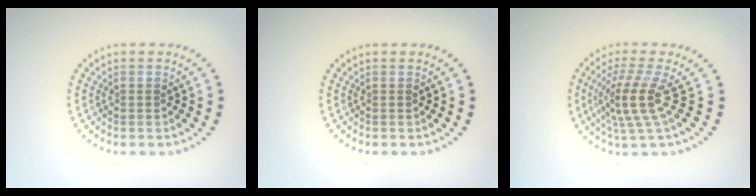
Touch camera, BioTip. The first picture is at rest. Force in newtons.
{"total": 0.0}
{"total": 3.9, "press": 2.7, "slide": 2.9}